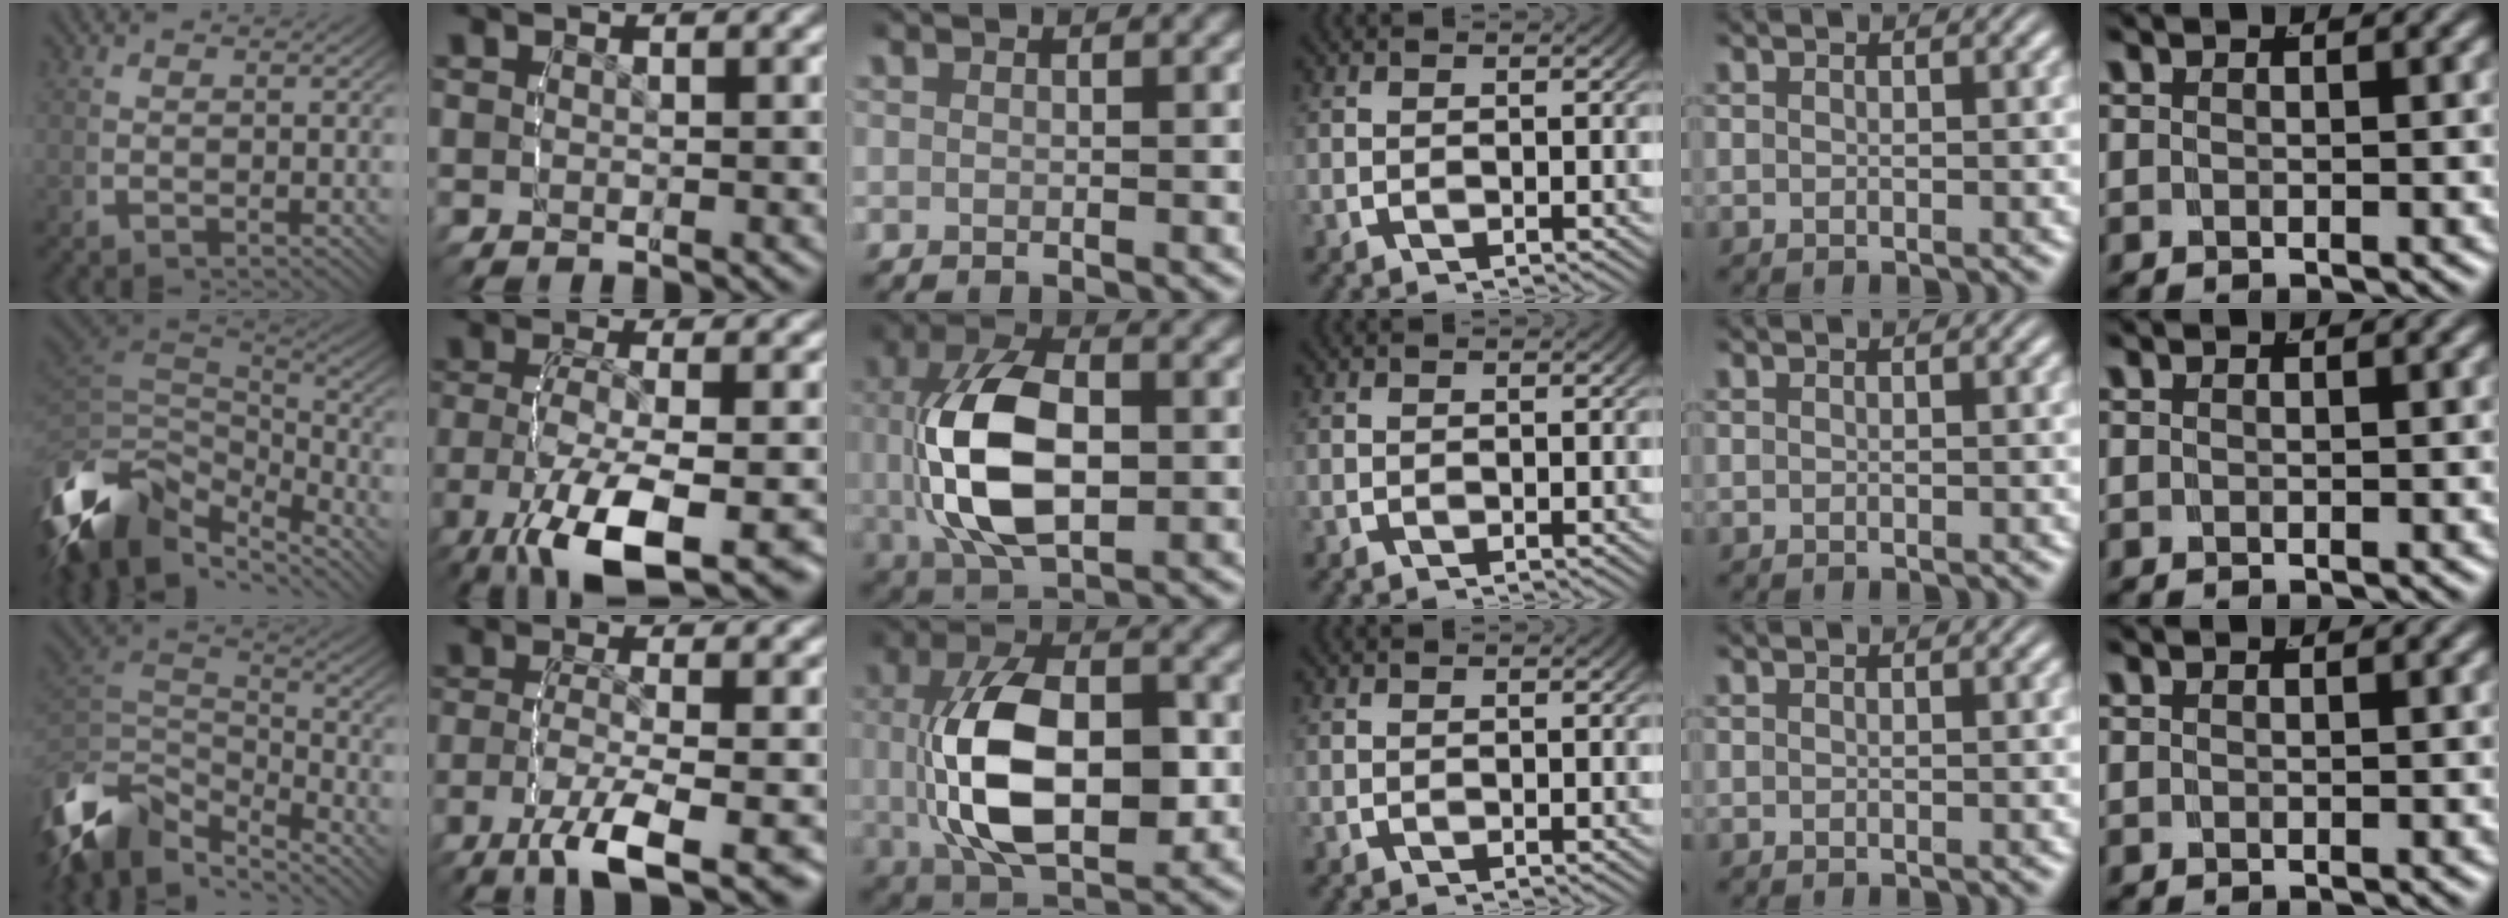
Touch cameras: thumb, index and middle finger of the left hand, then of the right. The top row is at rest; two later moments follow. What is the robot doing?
{"motion": "lift_and_place", "object": "bottle cap"}